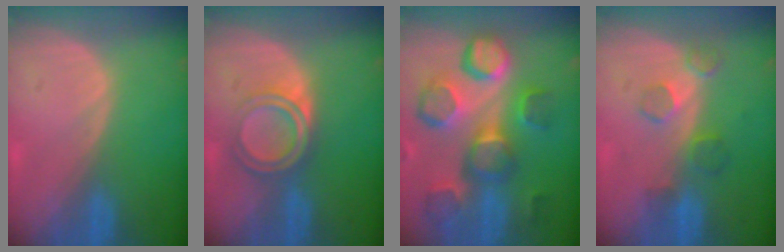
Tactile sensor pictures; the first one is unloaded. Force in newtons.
{"total": 5.3, "press": 4.9, "slide": 2.0}
{"total": 12.5, "press": 11.1, "slide": 5.7}
{"total": 4.5, "press": 4.2, "slide": 1.6}